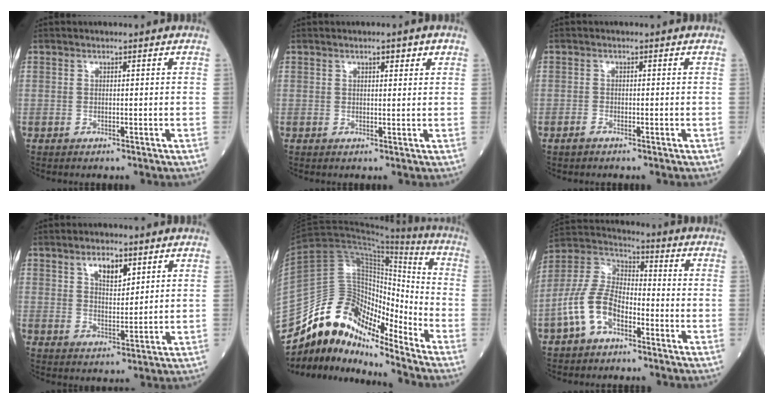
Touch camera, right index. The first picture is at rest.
{"total": 2.0, "force": [1.2, 0.5, 1.6], "torque": [-0.024, 0.003, 0.016]}
{"total": 1.0, "force": [-0.9, 0.3, 0.4], "torque": [-0.009, 0.000, -0.015]}
{"total": 4.7, "force": [2.7, 2.0, 3.3], "torque": [-0.058, 0.000, 0.048]}
{"total": 15.1, "force": [-12.5, 4.6, 7.1], "torque": [-0.113, 0.074, -0.223]}
{"total": 10.4, "force": [-5.0, 5.4, 7.3], "torque": [-0.175, 0.021, -0.101]}